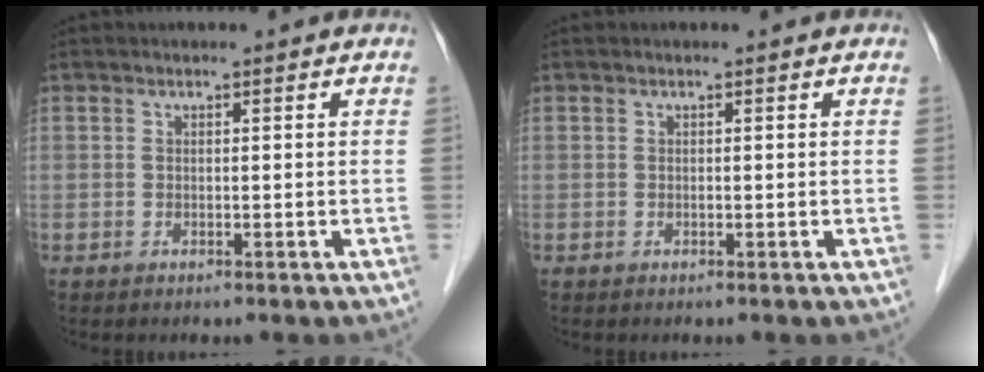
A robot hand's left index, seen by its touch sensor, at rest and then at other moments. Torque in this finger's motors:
{"motor_torque": [0.04, 0.05, -0.03, -0.01]}